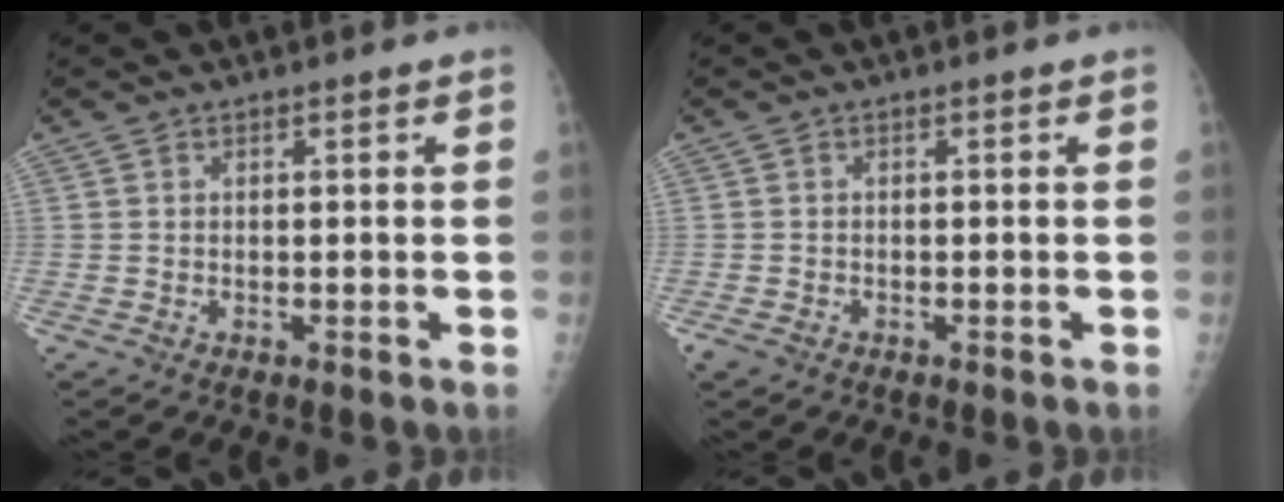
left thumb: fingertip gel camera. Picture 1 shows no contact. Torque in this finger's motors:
{"motor_torque": [0.53, 0.56, -0.02, 0.03, 0.07]}